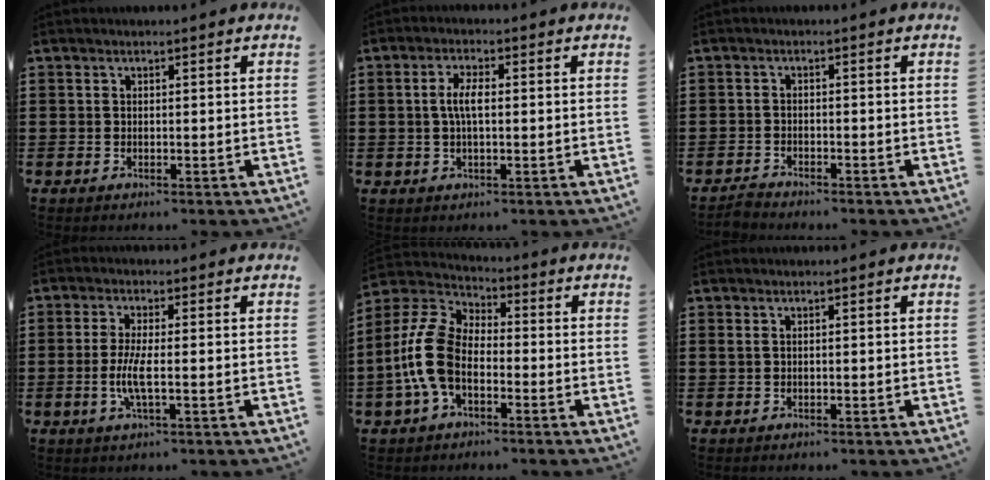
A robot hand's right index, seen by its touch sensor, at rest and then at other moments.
{"total": 3.8, "force": [0.0, 1.3, 3.6], "torque": [-0.074, 0.001, -0.004]}
{"total": 1.5, "force": [-1.5, 0.3, 0.0], "torque": [-0.006, 0.004, -0.032]}
{"total": 4.5, "force": [-0.9, 0.7, 4.4], "torque": [-0.099, -0.010, -0.023]}
{"total": 10.5, "force": [-2.5, 6.2, 8.2], "torque": [-0.224, -0.007, -0.056]}
{"total": 0.6, "force": [0.2, 0.2, 0.5], "torque": [-0.012, 0.003, 0.003]}